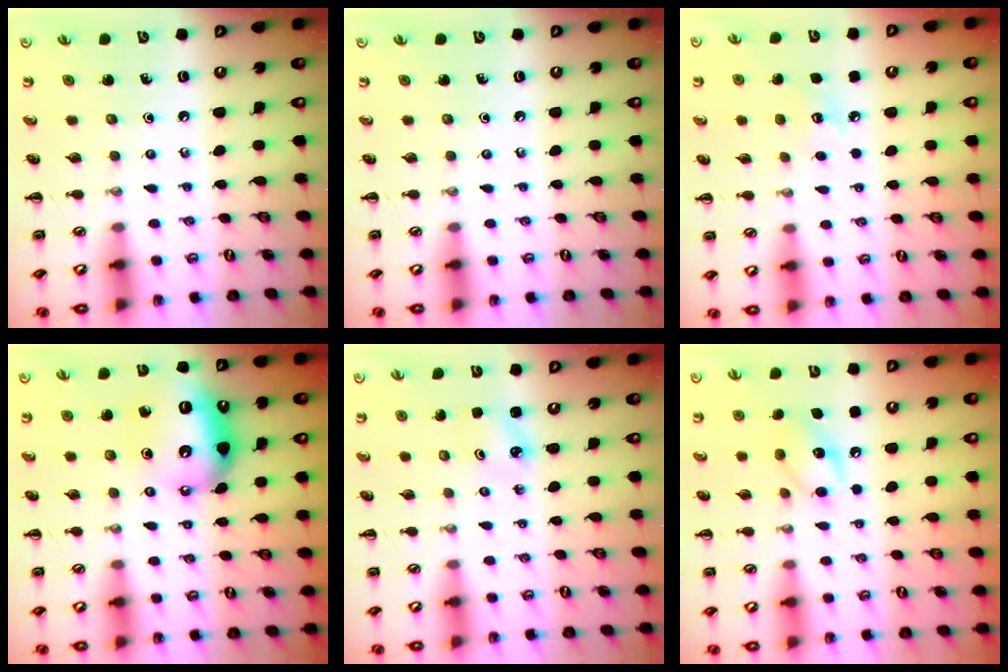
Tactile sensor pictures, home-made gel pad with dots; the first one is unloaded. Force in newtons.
{"total": 0.0}
{"total": 6.4, "press": 6.1, "slide": 1.8}
{"total": 11.6, "press": 11.6, "slide": 1.2}
{"total": 1.8, "press": 1.7, "slide": 0.5}
{"total": 10.0, "press": 9.9, "slide": 0.9}